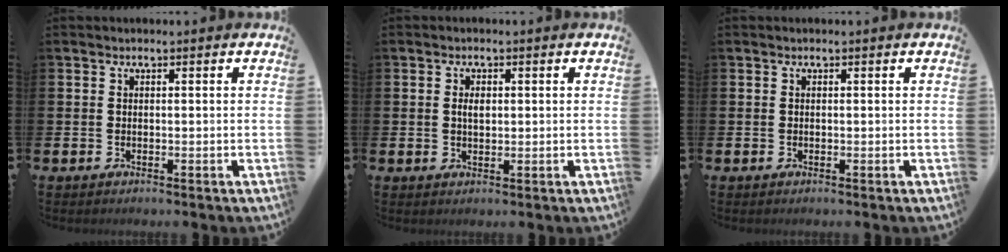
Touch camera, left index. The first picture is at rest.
{"total": 1.8, "force": [0.4, 1.0, 1.4], "torque": [-0.008, -0.001, 0.000]}
{"total": 0.0}